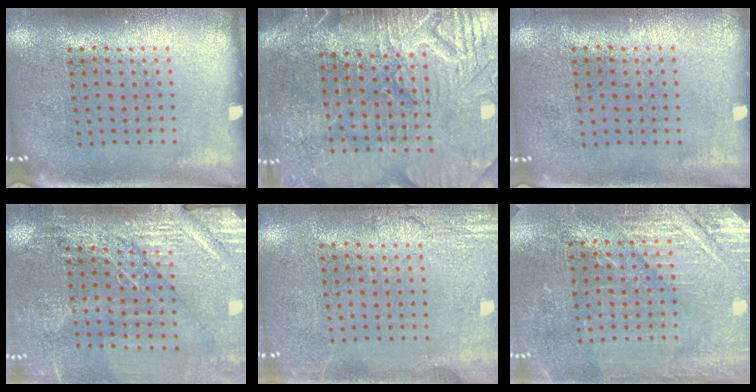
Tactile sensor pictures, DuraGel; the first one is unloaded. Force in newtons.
{"total": 4.4, "press": 4.0, "slide": 2.0}
{"total": 0.0}
{"total": 3.3, "press": 3.3, "slide": 0.0}
{"total": 2.7, "press": 2.7, "slide": 0.3}
{"total": 3.0, "press": 3.0, "slide": 0.3}